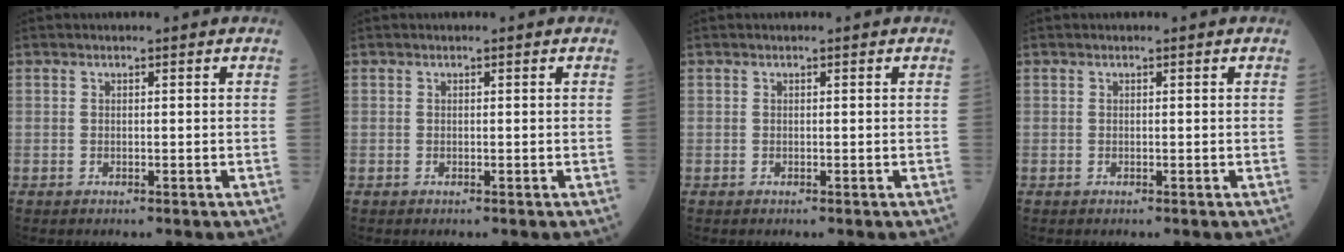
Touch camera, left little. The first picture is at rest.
{"total": 0.0}
{"total": 0.0}
{"total": 0.0}